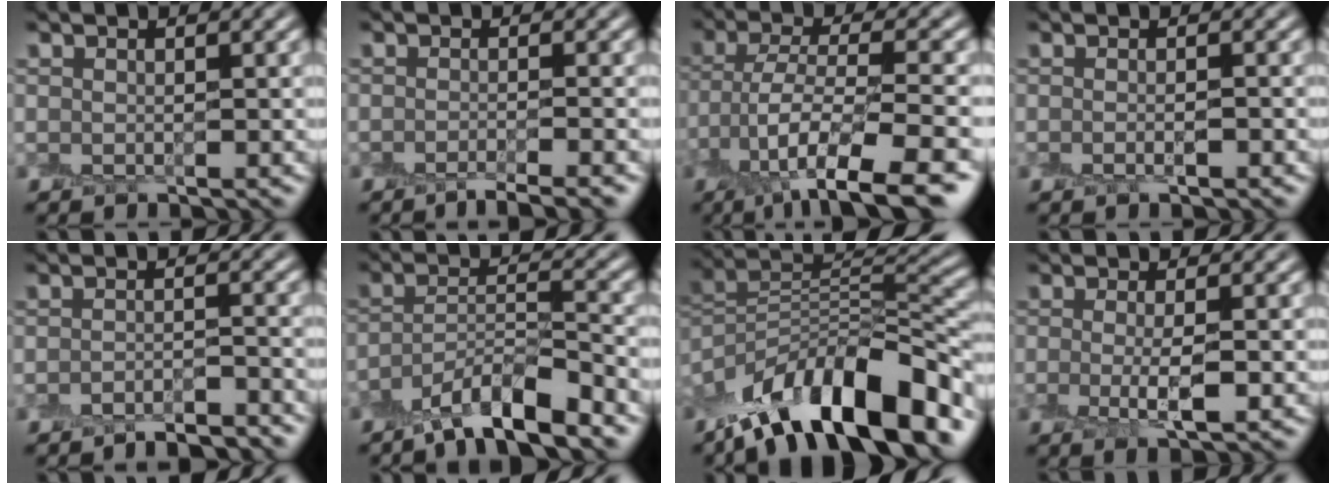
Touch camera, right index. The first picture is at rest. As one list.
[{"total": 3.1, "force": [-2.3, 0.4, 2.1], "torque": [-0.022, 0.000, -0.043]}, {"total": 10.8, "force": [-5.5, 3.3, 8.7], "torque": [-0.152, -0.008, -0.095]}, {"total": 1.3, "force": [-0.4, 0.2, 1.2], "torque": [-0.023, -0.006, -0.012]}, {"total": 3.2, "force": [-2.8, 0.3, 1.5], "torque": [-0.017, 0.004, -0.047]}, {"total": 7.1, "force": [-5.3, 1.4, 4.5], "torque": [-0.073, 0.002, -0.095]}, {"total": 14.0, "force": [-8.7, 4.7, 10.0], "torque": [-0.174, 0.028, -0.159]}, {"total": 2.9, "force": [-0.4, 0.6, 2.8], "torque": [-0.056, -0.008, -0.010]}]